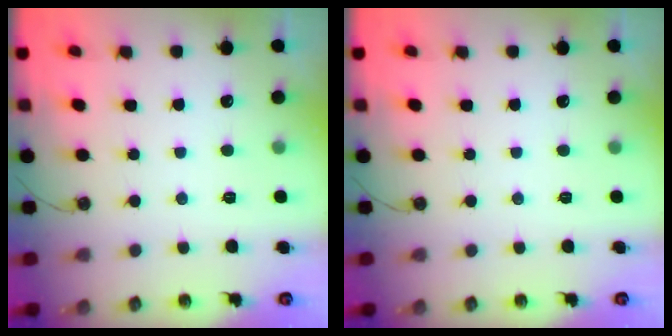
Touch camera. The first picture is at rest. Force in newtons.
{"total": 0.0}